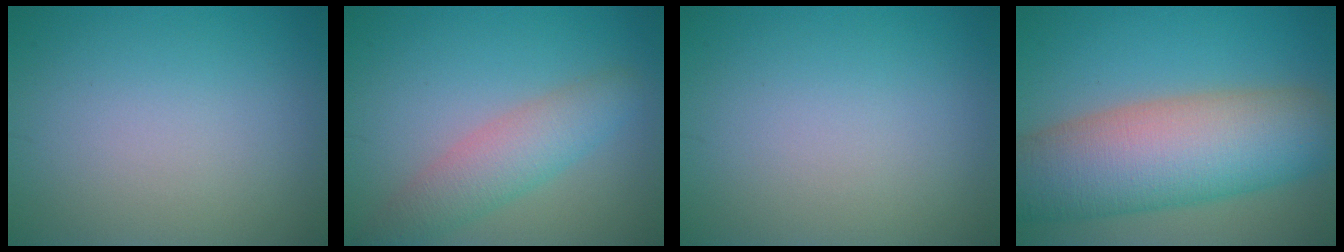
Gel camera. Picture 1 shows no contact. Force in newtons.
{"total": 4.0, "press": 4.0, "slide": 0.1}
{"total": 0.0}
{"total": 11.9, "press": 11.9, "slide": 0.8}